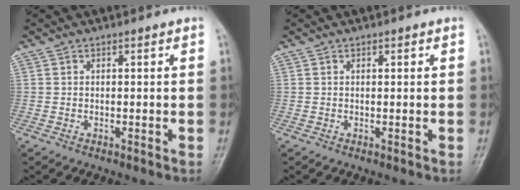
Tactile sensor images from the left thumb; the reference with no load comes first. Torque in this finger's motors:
{"motor_torque": [-0.10, -0.13, -0.04, -0.14, -0.02]}